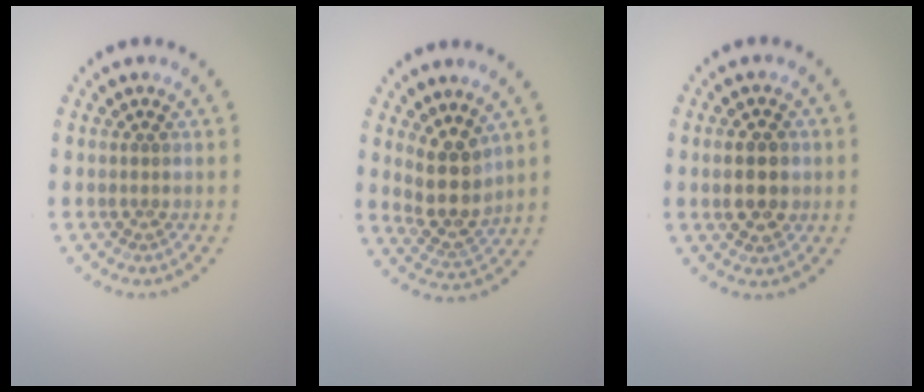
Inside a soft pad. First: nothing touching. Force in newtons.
{"total": 3.8, "press": 3.2, "slide": 2.1}
{"total": 3.9, "press": 3.9, "slide": 0.3}